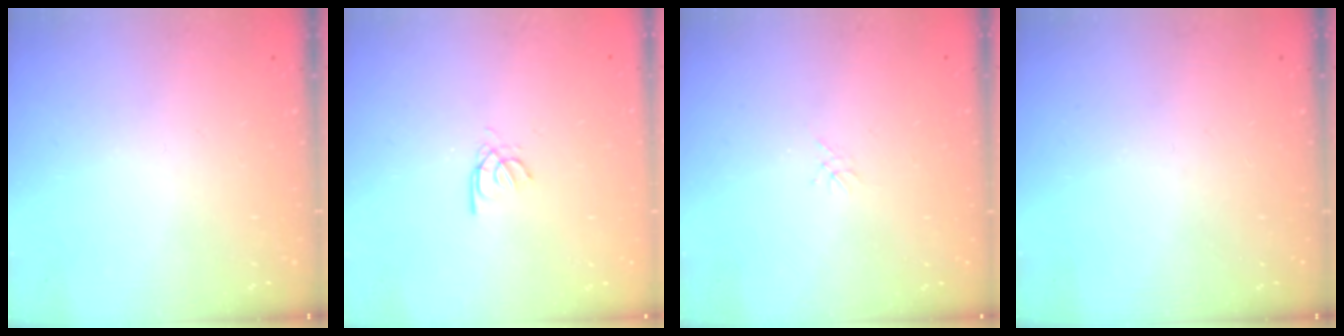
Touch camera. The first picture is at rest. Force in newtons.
{"total": 2.6, "press": 2.6, "slide": 0.3}
{"total": 0.0}
{"total": 0.0}